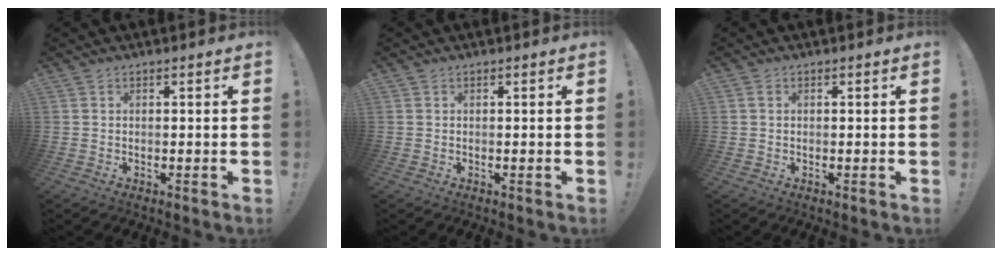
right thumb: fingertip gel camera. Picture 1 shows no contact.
{"total": 0.0}
{"total": 1.1, "force": [0.3, 0.7, 0.8], "torque": [-0.013, 0.003, 0.005]}